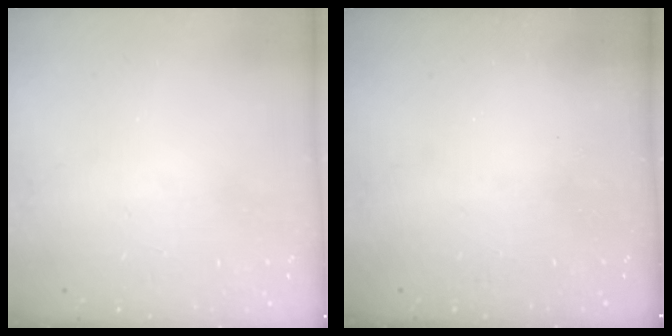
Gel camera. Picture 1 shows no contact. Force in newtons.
{"total": 2.4, "press": 2.3, "slide": 0.7}